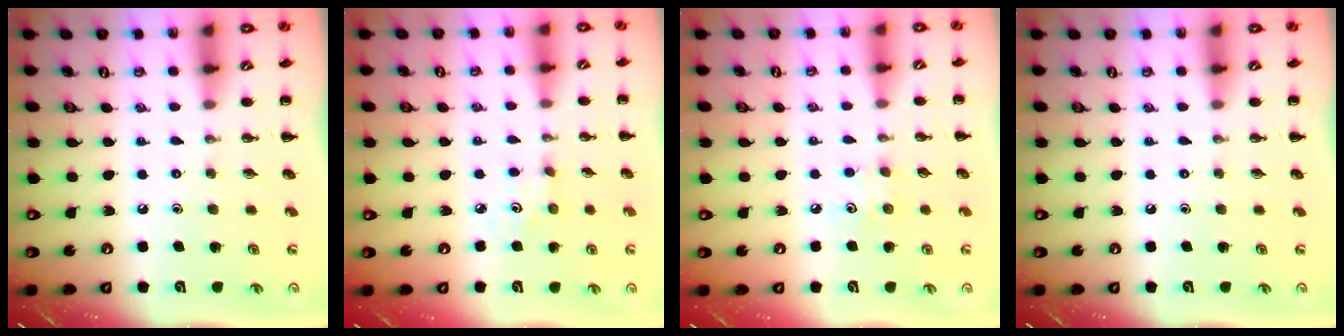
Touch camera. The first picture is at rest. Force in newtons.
{"total": 2.8, "press": 2.7, "slide": 0.7}
{"total": 5.3, "press": 5.2, "slide": 1.3}
{"total": 0.0}